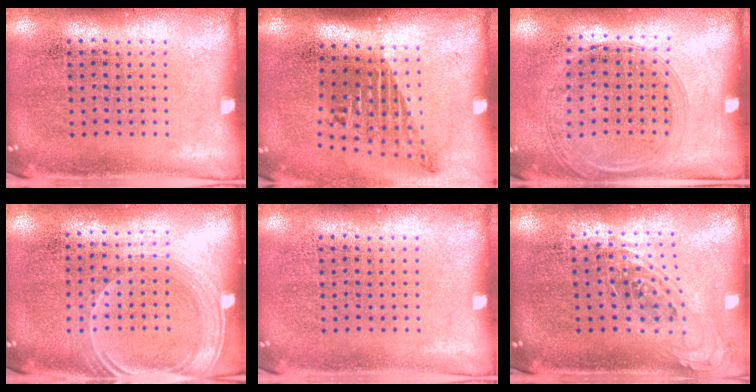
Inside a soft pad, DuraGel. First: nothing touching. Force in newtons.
{"total": 1.8, "press": 1.2, "slide": 1.4}
{"total": 1.4, "press": 1.3, "slide": 0.5}
{"total": 1.6, "press": 1.4, "slide": 0.8}
{"total": 0.0}
{"total": 0.9, "press": 0.9, "slide": 0.3}